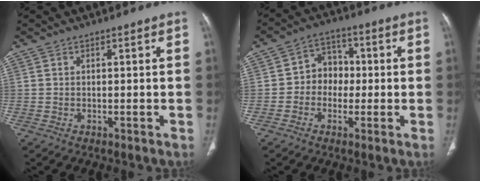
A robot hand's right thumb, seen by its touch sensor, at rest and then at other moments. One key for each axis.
{"total": 7.1, "fx": -0.5, "fy": 6.1, "fz": 3.6, "tx": -0.016, "ty": 0.023, "tz": -0.022}